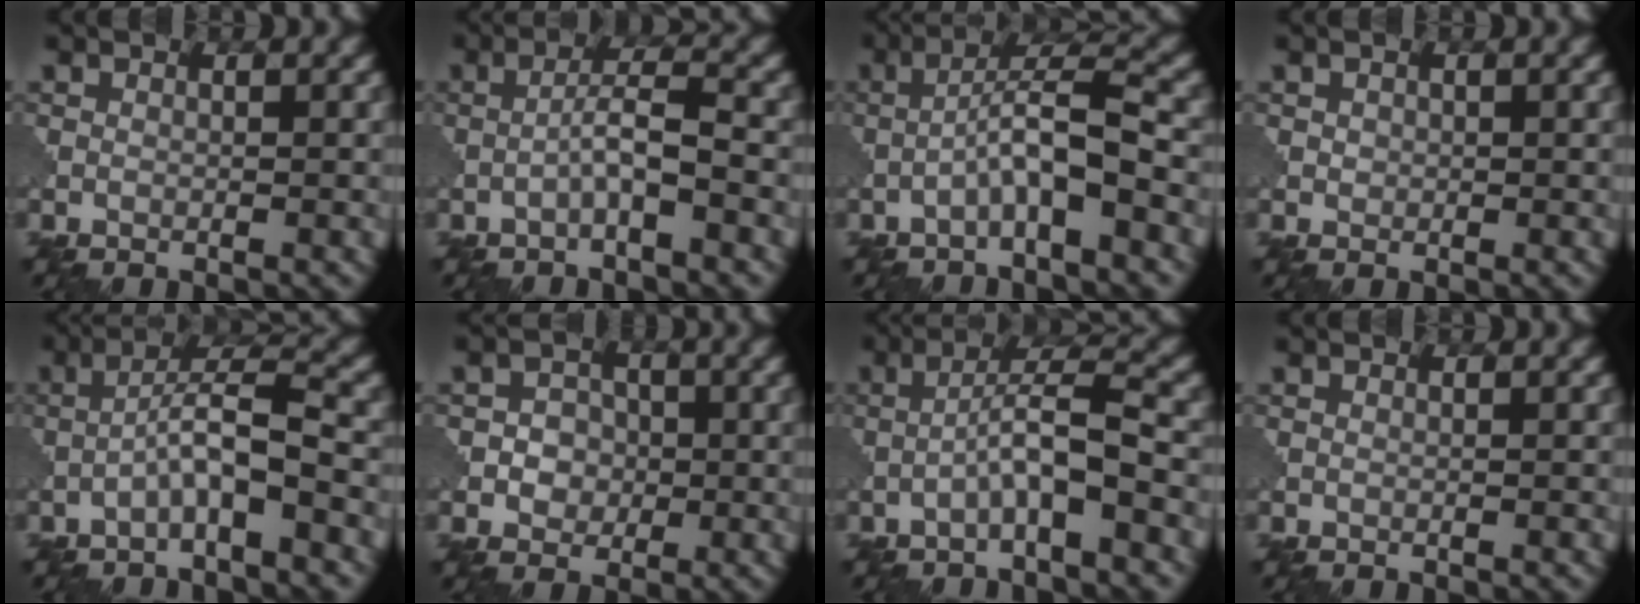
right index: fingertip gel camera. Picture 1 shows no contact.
{"total": 3.0, "force": [-1.2, 0.3, 2.7], "torque": [-0.050, 0.015, -0.028]}
{"total": 4.9, "force": [-1.8, 0.7, 4.5], "torque": [-0.080, 0.022, -0.040]}
{"total": 0.7, "force": [0.1, 0.7, 0.2], "torque": [-0.003, 0.000, 0.000]}
{"total": 4.4, "force": [-1.8, 0.6, 4.0], "torque": [-0.071, 0.020, -0.040]}
{"total": 2.7, "force": [-0.4, 2.4, 1.1], "torque": [0.000, -0.001, -0.018]}
{"total": 4.4, "force": [-1.6, 0.5, 4.1], "torque": [-0.070, 0.021, -0.038]}
{"total": 0.0}